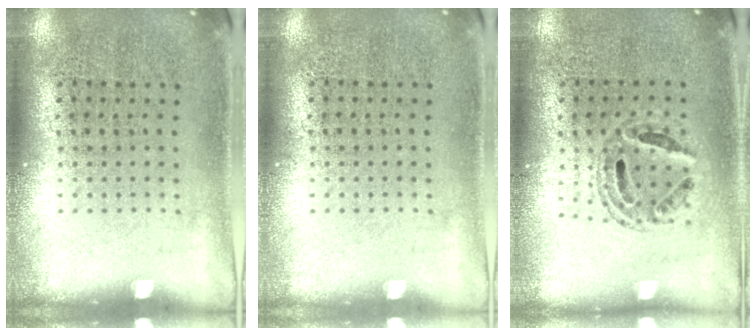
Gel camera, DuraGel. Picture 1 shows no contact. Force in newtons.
{"total": 0.0}
{"total": 0.7, "press": 0.7, "slide": 0.2}